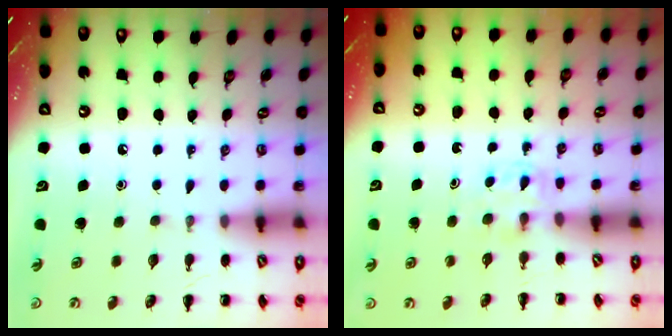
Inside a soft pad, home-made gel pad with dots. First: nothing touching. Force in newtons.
{"total": 3.0, "press": 2.8, "slide": 1.0}